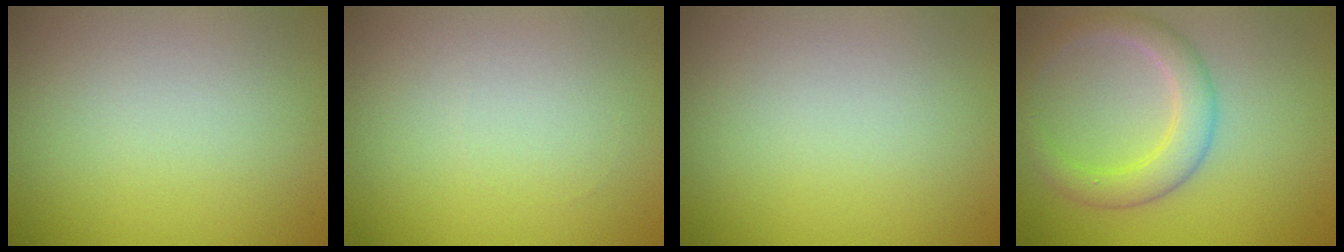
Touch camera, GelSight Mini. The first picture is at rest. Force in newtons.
{"total": 0.0}
{"total": 0.0}
{"total": 3.6, "press": 3.6, "slide": 0.3}